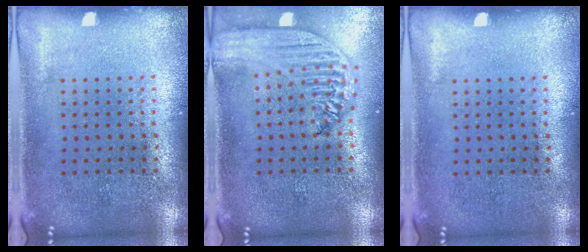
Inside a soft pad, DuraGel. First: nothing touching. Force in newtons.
{"total": 2.8, "press": 2.2, "slide": 1.6}
{"total": 0.0}